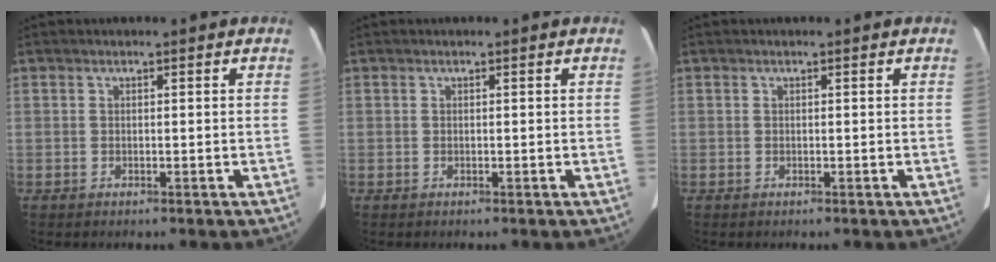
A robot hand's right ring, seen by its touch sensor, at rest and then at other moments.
{"total": 0.0}
{"total": 0.0}